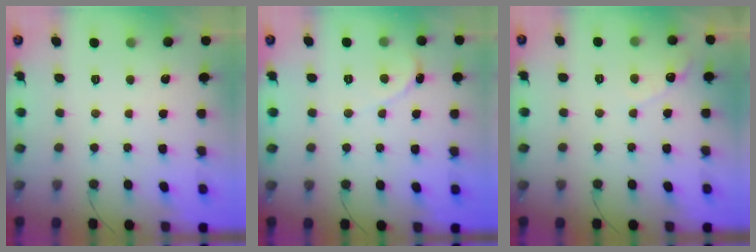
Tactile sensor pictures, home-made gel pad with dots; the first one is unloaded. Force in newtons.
{"total": 0.0}
{"total": 4.5, "press": 4.5, "slide": 0.3}